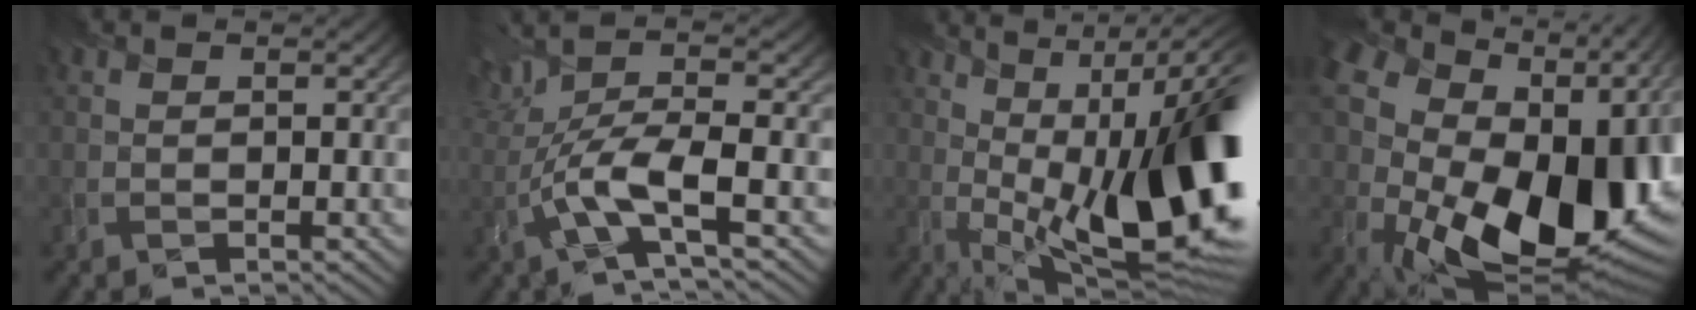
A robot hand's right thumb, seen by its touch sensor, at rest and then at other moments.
{"total": 7.1, "force": [-1.7, 1.5, 6.8], "torque": [-0.135, 0.012, -0.044]}
{"total": 20.7, "force": [-0.3, 8.9, 18.7], "torque": [-0.238, -0.001, 0.006]}
{"total": 20.8, "force": [-0.4, 13.9, 15.4], "torque": [-0.275, -0.053, 0.041]}